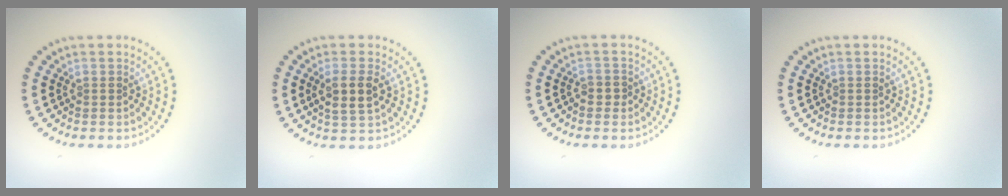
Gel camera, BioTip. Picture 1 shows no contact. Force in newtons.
{"total": 2.7, "press": 2.5, "slide": 1.1}
{"total": 0.7, "press": 0.6, "slide": 0.4}
{"total": 0.0}